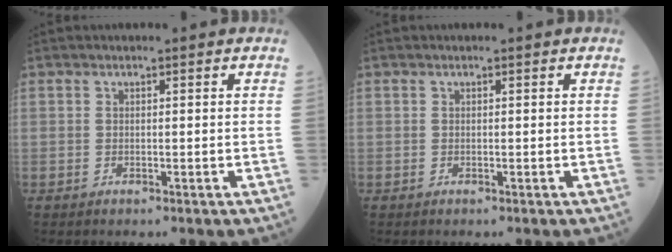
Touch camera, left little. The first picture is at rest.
{"total": 0.0}